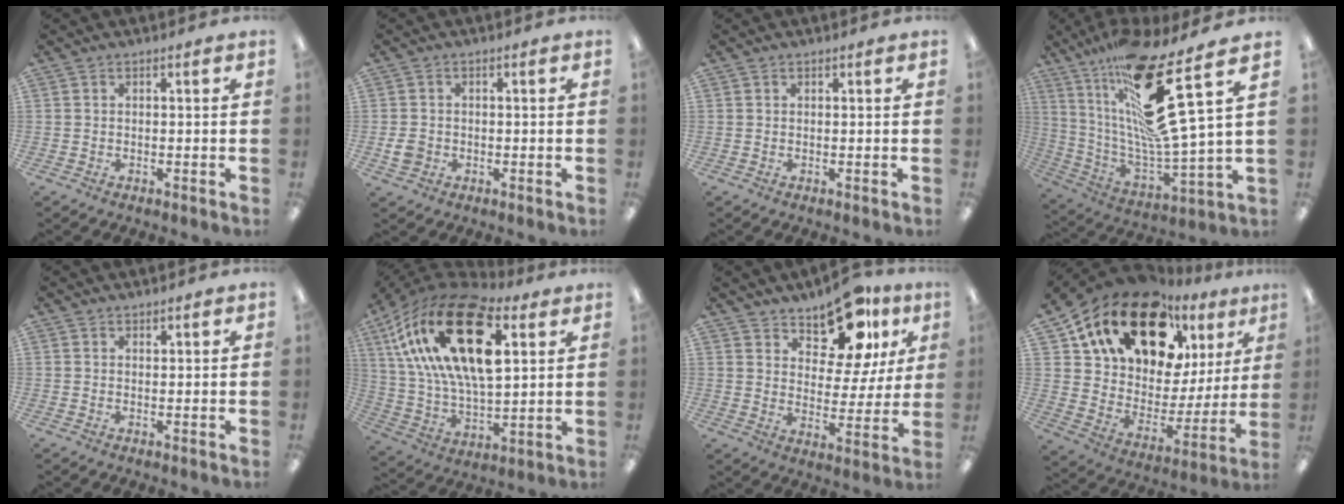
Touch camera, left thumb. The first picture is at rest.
{"total": 3.2, "force": [-0.7, 2.9, 1.3], "torque": [-0.014, 0.004, -0.011]}
{"total": 0.0}
{"total": 25.3, "force": [12.6, 6.0, 21.1], "torque": [-0.371, -0.070, 0.205]}
{"total": 0.7, "force": [0.7, 0.3, 0.0], "torque": [0.007, -0.005, 0.012]}
{"total": 27.4, "force": [11.5, 13.3, 20.9], "torque": [-0.405, -0.029, 0.195]}
{"total": 14.8, "force": [11.0, 6.8, 7.2], "torque": [-0.101, -0.070, 0.193]}
{"total": 22.2, "force": [14.8, 11.7, 11.7], "torque": [-0.218, -0.089, 0.271]}